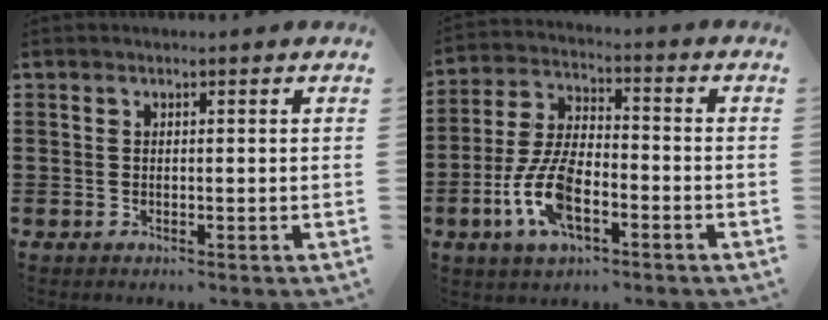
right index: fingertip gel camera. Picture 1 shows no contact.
{"total": 10.0, "force": [-3.7, 4.6, 8.1], "torque": [-0.193, -0.006, -0.073]}